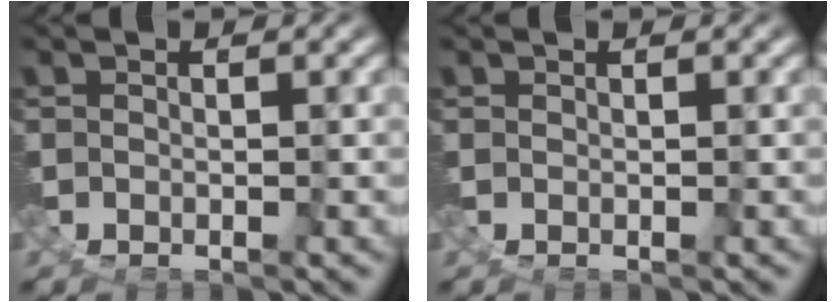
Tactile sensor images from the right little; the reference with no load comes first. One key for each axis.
{"total": 0.0}